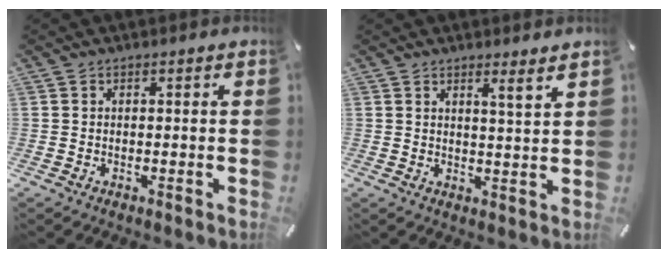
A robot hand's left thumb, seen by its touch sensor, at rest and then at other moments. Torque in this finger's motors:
{"motor_torque": [0.37, -0.25, 0.37, -0.02, 0.00]}